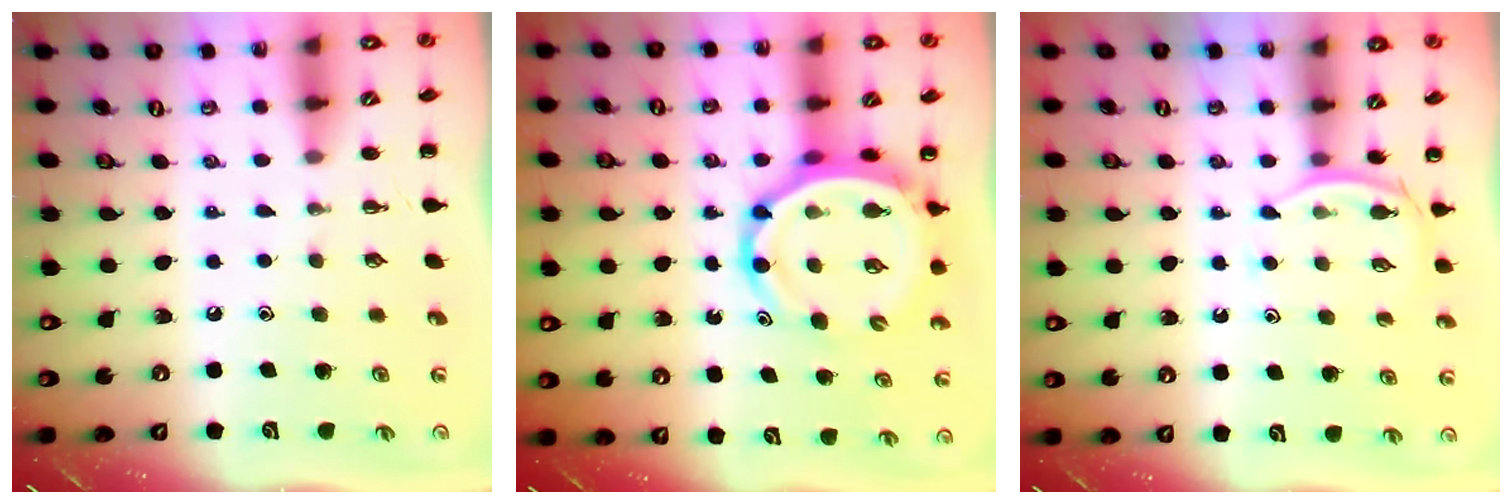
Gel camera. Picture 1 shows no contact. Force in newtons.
{"total": 9.7, "press": 9.3, "slide": 2.8}
{"total": 4.3, "press": 4.1, "slide": 1.1}